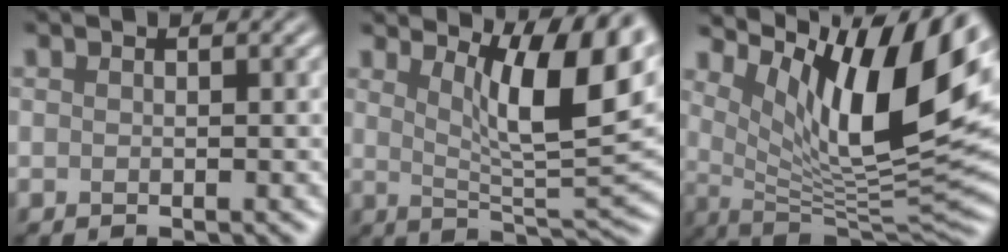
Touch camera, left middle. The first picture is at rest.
{"total": 9.6, "force": [4.4, 2.5, 8.2], "torque": [-0.127, -0.005, 0.079]}
{"total": 12.4, "force": [5.9, 3.4, 10.4], "torque": [-0.170, -0.008, 0.114]}